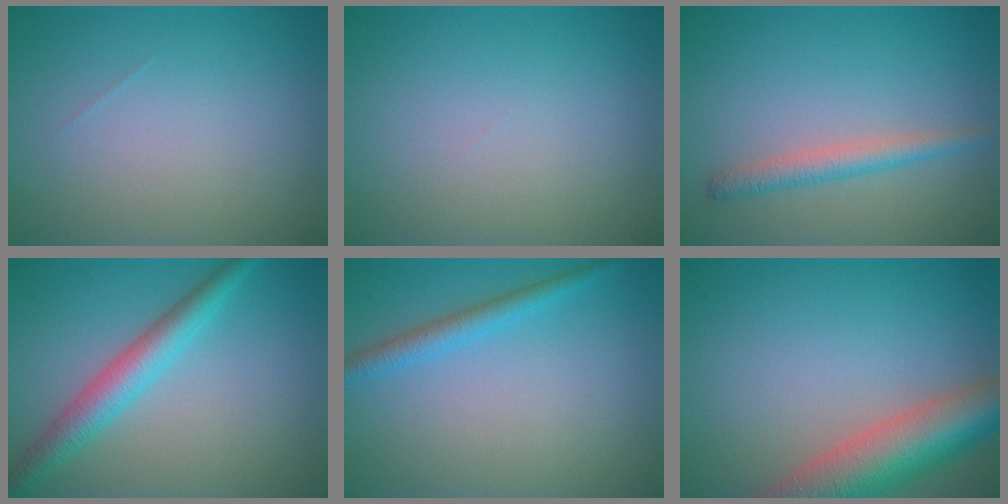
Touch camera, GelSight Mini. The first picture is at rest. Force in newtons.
{"total": 0.0}
{"total": 2.2, "press": 2.2, "slide": 0.1}
{"total": 4.1, "press": 4.1, "slide": 0.1}
{"total": 2.2, "press": 2.2, "slide": 0.1}
{"total": 8.9, "press": 8.8, "slide": 0.7}